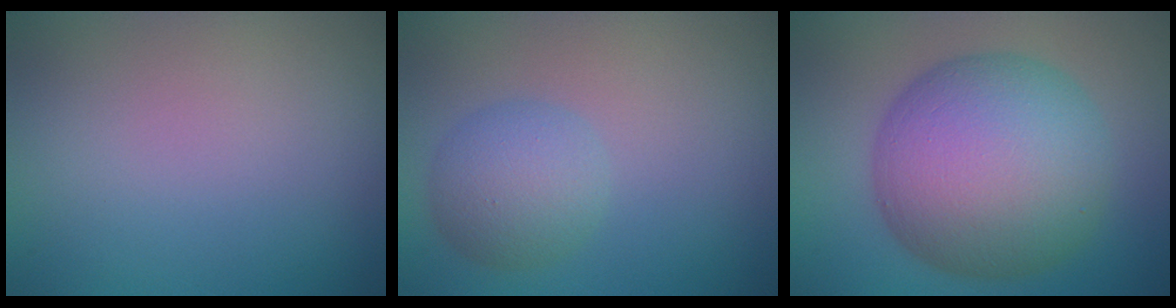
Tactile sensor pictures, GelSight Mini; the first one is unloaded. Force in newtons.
{"total": 3.8, "press": 3.8, "slide": 0.1}
{"total": 12.8, "press": 12.8, "slide": 0.3}